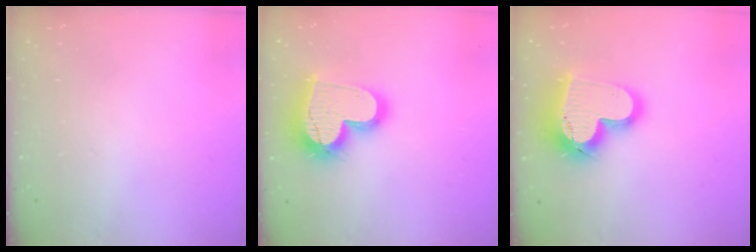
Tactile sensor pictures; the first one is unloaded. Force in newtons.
{"total": 19.6, "press": 19.6, "slide": 1.8}
{"total": 17.4, "press": 17.4, "slide": 1.3}